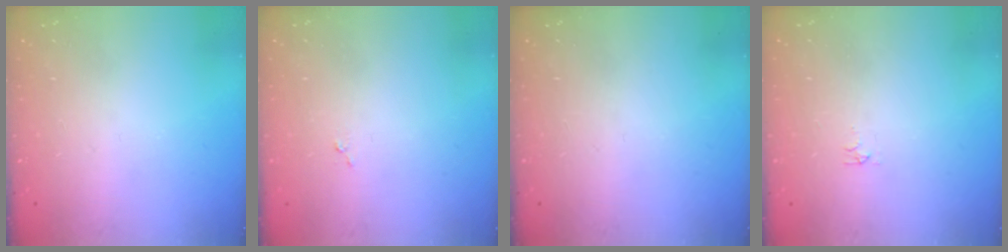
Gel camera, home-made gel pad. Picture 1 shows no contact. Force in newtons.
{"total": 3.5, "press": 3.5, "slide": 0.1}
{"total": 0.0}
{"total": 2.9, "press": 2.9, "slide": 0.5}